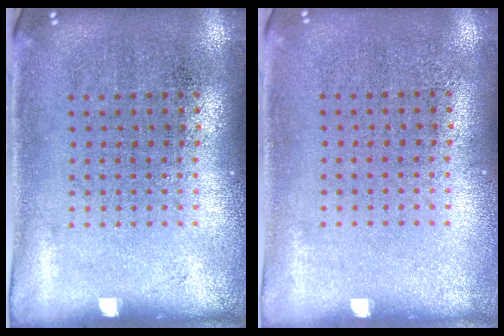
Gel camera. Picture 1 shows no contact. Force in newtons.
{"total": 0.0}